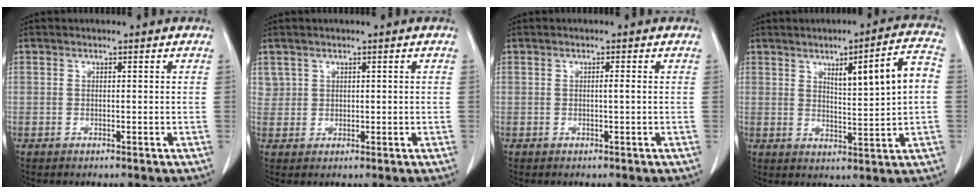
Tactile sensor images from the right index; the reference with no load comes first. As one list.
[{"total": 2.0, "force": [1.1, 1.7, 0.1], "torque": [0.009, 0.004, 0.016]}, {"total": 0.8, "force": [0.0, -0.1, 0.8], "torque": [-0.012, 0.001, -0.001]}, {"total": 9.7, "force": [1.8, 0.4, 9.5], "torque": [-0.140, 0.011, 0.031]}]